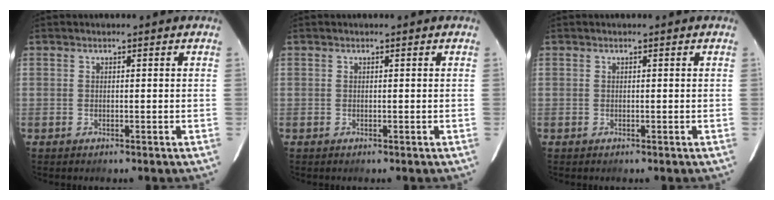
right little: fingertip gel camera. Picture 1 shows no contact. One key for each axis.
{"total": 0.0}
{"total": 0.0}